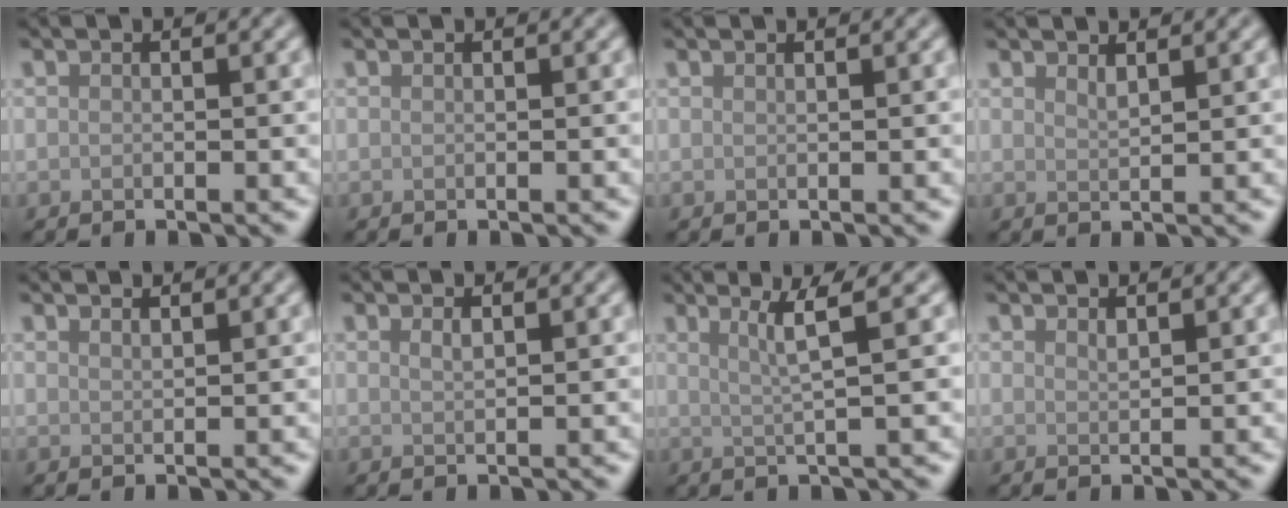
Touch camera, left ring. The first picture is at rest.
{"total": 0.0}
{"total": 0.5, "force": [0.5, 0.1, 0.2], "torque": [0.002, -0.002, 0.005]}
{"total": 1.0, "force": [0.9, 0.1, 0.4], "torque": [-0.006, 0.000, 0.017]}
{"total": 1.2, "force": [1.1, 0.2, 0.4], "torque": [0.003, 0.001, 0.011]}
{"total": 0.8, "force": [0.5, 0.2, 0.5], "torque": [-0.007, 0.000, 0.009]}
{"total": 3.1, "force": [1.3, 0.3, 2.8], "torque": [-0.050, 0.002, 0.023]}
{"total": 0.7, "force": [0.6, 0.1, 0.3], "torque": [-0.003, 0.000, 0.013]}